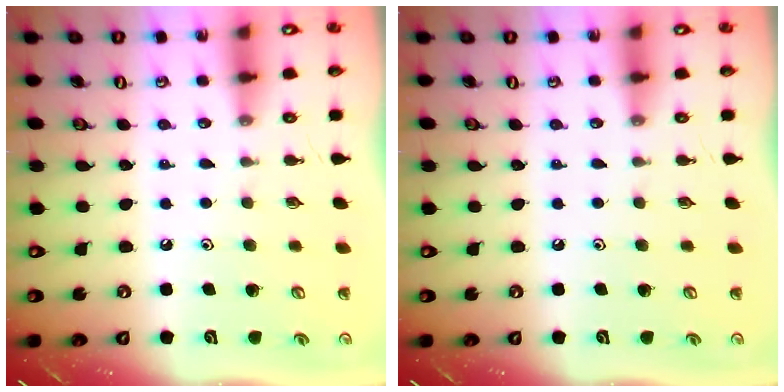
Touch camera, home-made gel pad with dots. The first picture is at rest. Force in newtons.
{"total": 0.0}